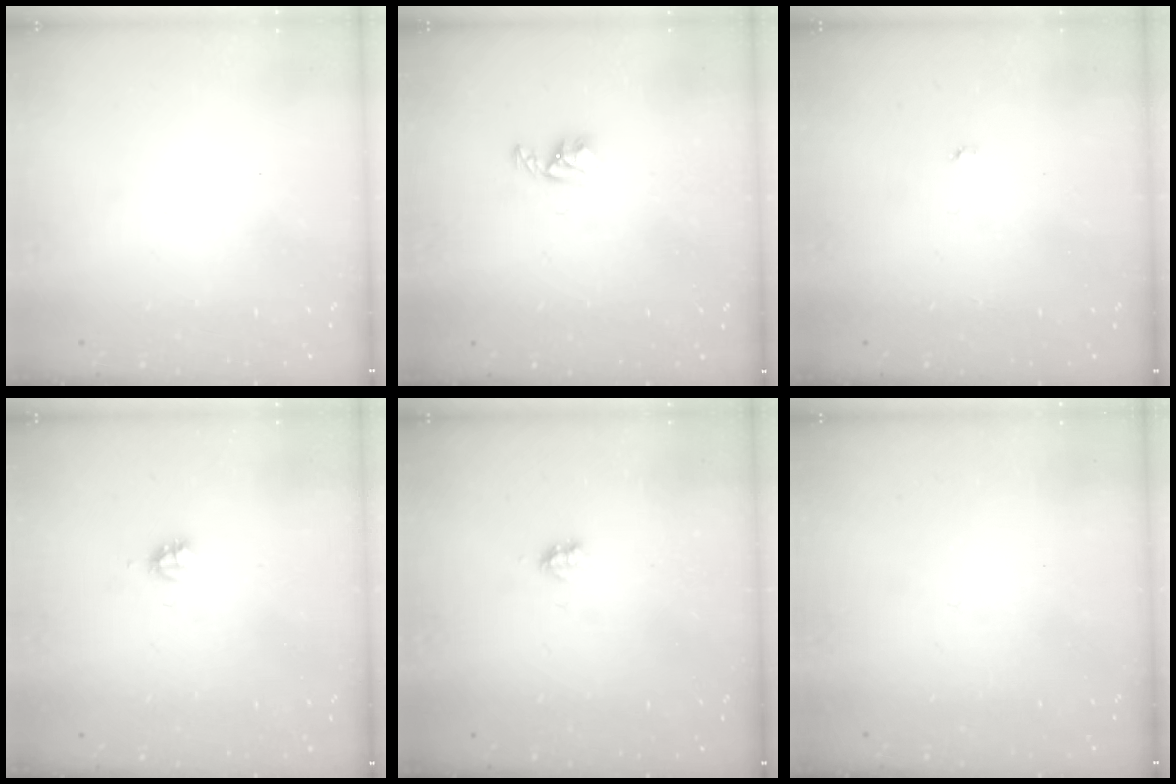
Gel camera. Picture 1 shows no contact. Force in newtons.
{"total": 4.3, "press": 4.2, "slide": 0.8}
{"total": 2.9, "press": 2.9, "slide": 0.3}
{"total": 2.2, "press": 2.2, "slide": 0.3}
{"total": 1.9, "press": 1.8, "slide": 0.4}
{"total": 0.0}